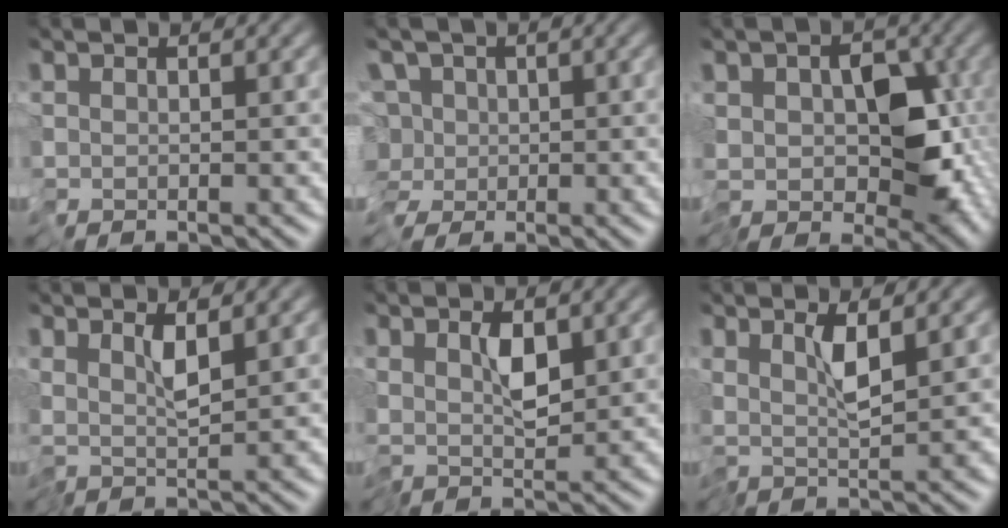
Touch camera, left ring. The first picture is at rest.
{"total": 6.3, "force": [-0.9, 4.7, 4.2], "torque": [-0.058, 0.021, -0.050]}
{"total": 8.7, "force": [-2.5, 4.8, 6.8], "torque": [-0.087, -0.002, -0.063]}
{"total": 1.9, "force": [0.8, -0.5, 1.7], "torque": [-0.032, -0.006, 0.017]}
{"total": 2.2, "force": [0.4, 0.5, 2.2], "torque": [-0.037, -0.008, 0.013]}
{"total": 2.2, "force": [0.7, -0.7, 1.9], "torque": [-0.035, -0.007, 0.015]}